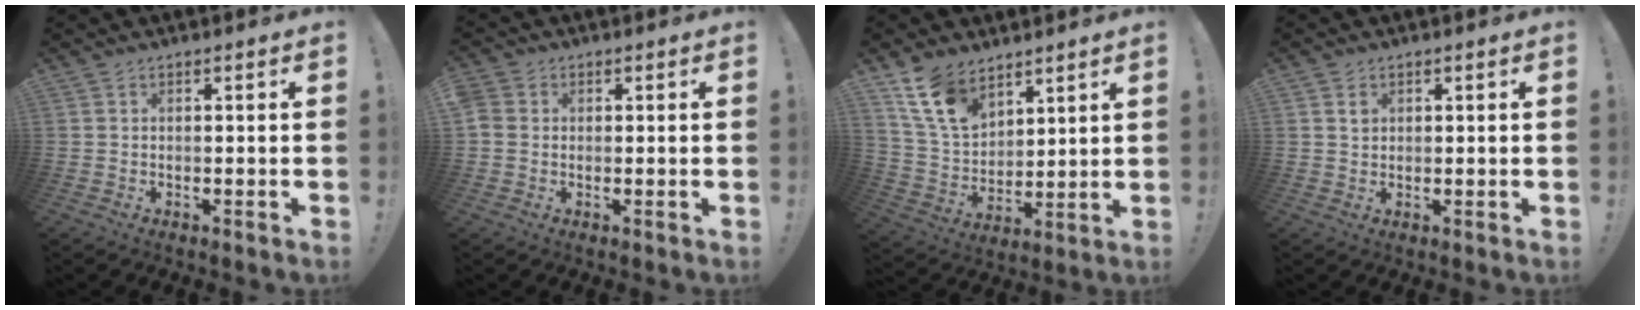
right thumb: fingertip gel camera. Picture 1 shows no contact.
{"total": 3.3, "force": [0.3, 3.0, 1.5], "torque": [-0.024, 0.010, 0.009]}
{"total": 14.1, "force": [9.5, 8.0, 6.6], "torque": [-0.135, -0.052, 0.187]}
{"total": 1.6, "force": [0.9, 1.3, 0.4], "torque": [0.006, -0.003, 0.014]}